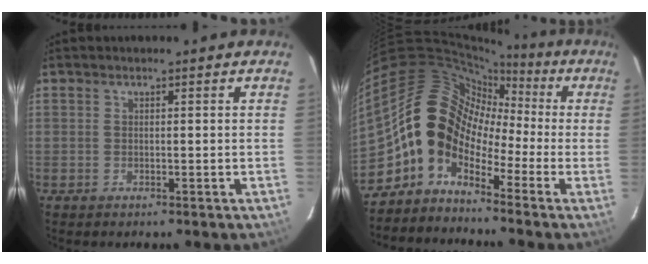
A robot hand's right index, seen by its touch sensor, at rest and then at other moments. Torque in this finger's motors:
{"motor_torque": [1.10, -0.71, 1.05, 0.21]}